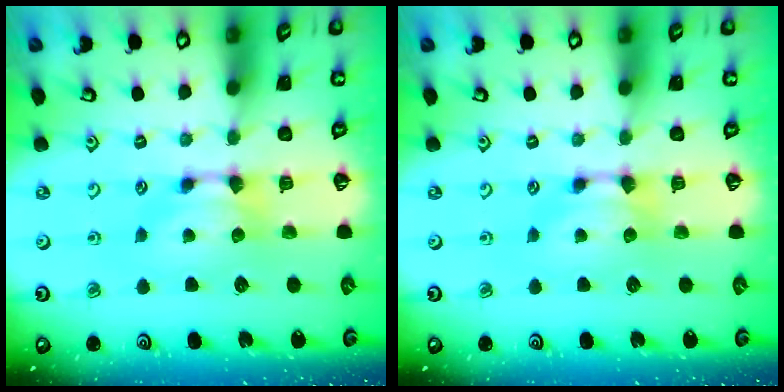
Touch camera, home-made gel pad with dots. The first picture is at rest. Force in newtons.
{"total": 0.0}